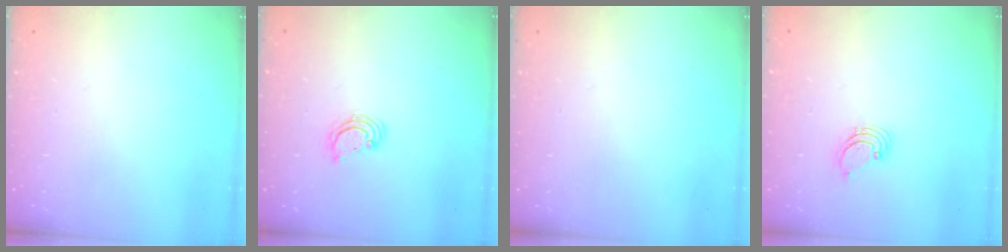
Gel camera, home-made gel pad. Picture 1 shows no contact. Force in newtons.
{"total": 2.8, "press": 2.8, "slide": 0.2}
{"total": 0.0}
{"total": 1.5, "press": 1.5, "slide": 0.1}